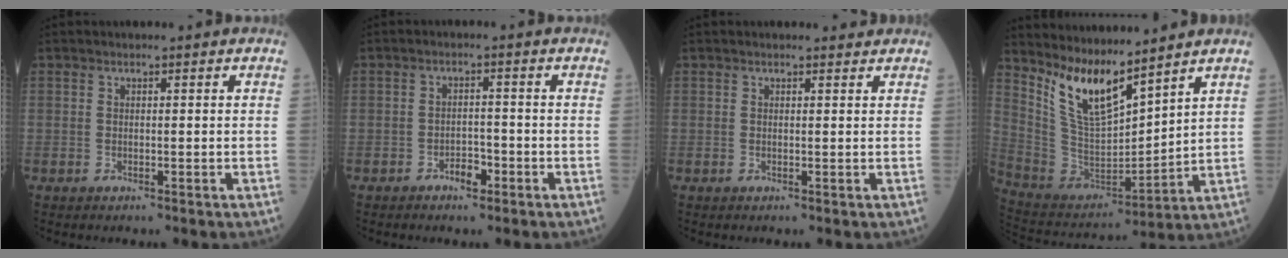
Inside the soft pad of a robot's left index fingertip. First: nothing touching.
{"total": 2.5, "force": [-1.7, 1.1, 1.5], "torque": [-0.024, 0.004, -0.028]}
{"total": 1.0, "force": [1.0, 0.3, -0.1], "torque": [-0.007, -0.003, 0.007]}
{"total": 10.7, "force": [8.6, 2.0, 6.1], "torque": [-0.133, -0.009, 0.187]}